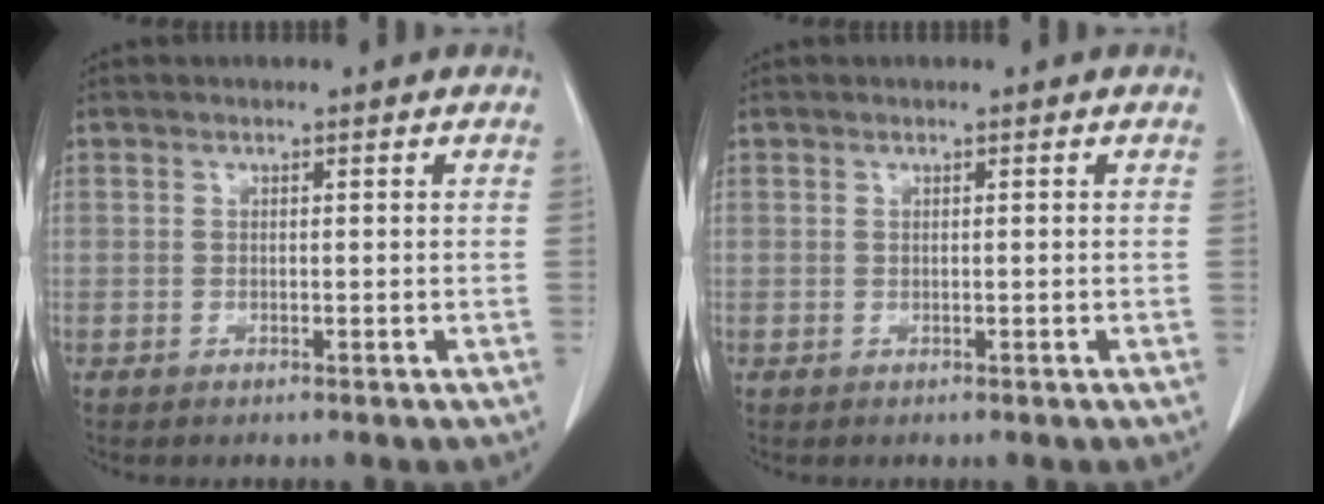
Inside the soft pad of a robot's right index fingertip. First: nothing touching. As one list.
[{"total": 0.0}]